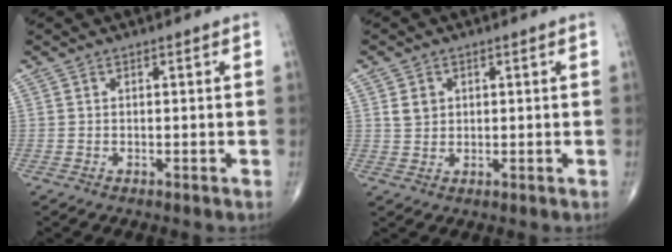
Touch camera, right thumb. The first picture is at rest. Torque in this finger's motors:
{"motor_torque": [-0.44, 0.61, 0.19, -0.07, -0.03]}